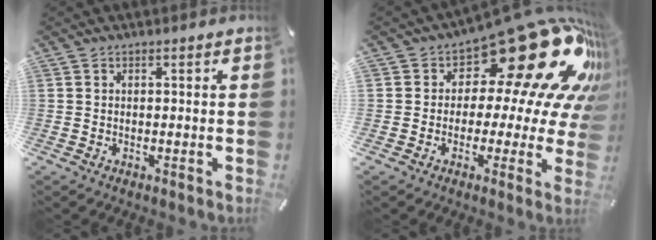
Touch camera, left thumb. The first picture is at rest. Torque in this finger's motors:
{"motor_torque": [2.64, 2.37, 0.18, 0.01, -0.09]}